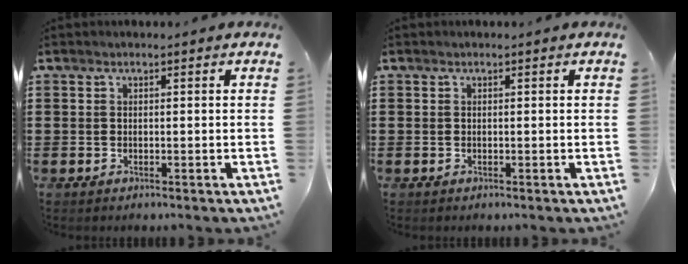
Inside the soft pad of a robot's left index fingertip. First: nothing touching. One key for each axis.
{"total": 0.0}